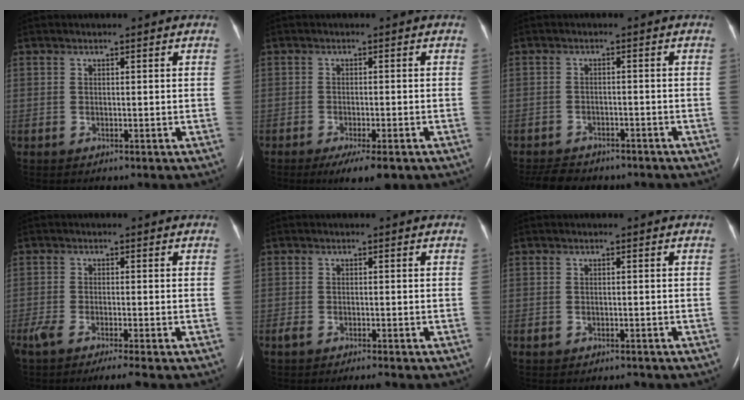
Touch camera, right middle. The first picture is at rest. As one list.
[{"total": 5.6, "force": [-3.8, 0.9, 4.0], "torque": [-0.057, -0.014, -0.052]}, {"total": 7.2, "force": [-6.4, 2.6, 2.2], "torque": [-0.045, -0.006, -0.090]}, {"total": 5.8, "force": [-4.4, 0.0, 3.8], "torque": [-0.063, -0.015, -0.075]}, {"total": 2.4, "force": [-1.9, 0.3, 1.5], "torque": [-0.028, -0.007, -0.031]}, {"total": 1.3, "force": [-1.0, 0.6, 0.5], "torque": [-0.010, 0.000, -0.012]}]